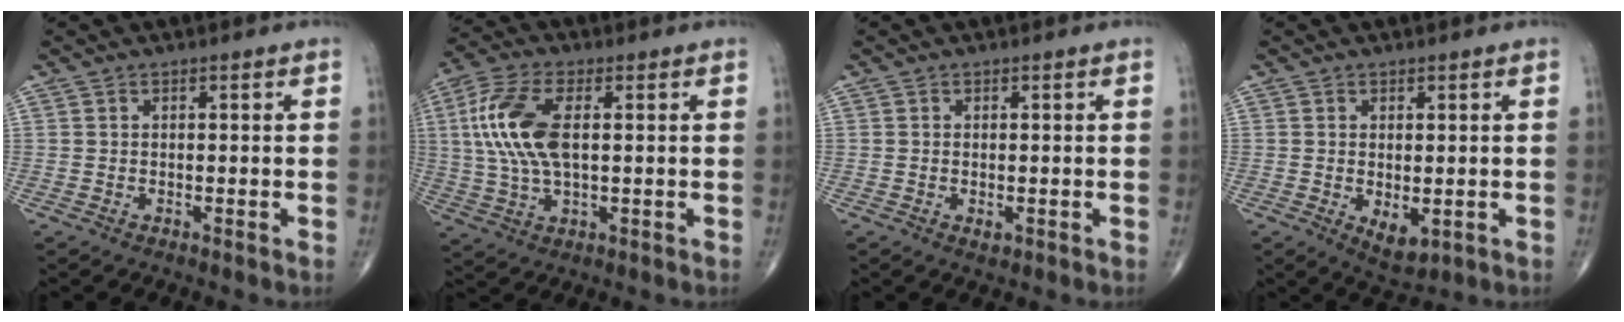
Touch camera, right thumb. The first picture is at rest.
{"total": 13.2, "force": [1.9, 6.2, 11.5], "torque": [-0.260, 0.008, 0.038]}
{"total": 1.1, "force": [-0.3, 0.6, 0.9], "torque": [-0.015, -0.003, -0.003]}
{"total": 4.7, "force": [-0.9, 2.5, 3.9], "torque": [-0.052, -0.012, -0.003]}